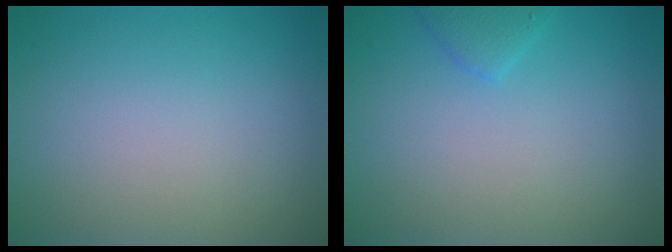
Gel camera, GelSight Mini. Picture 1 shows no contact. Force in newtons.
{"total": 1.3, "press": 1.3, "slide": 0.1}